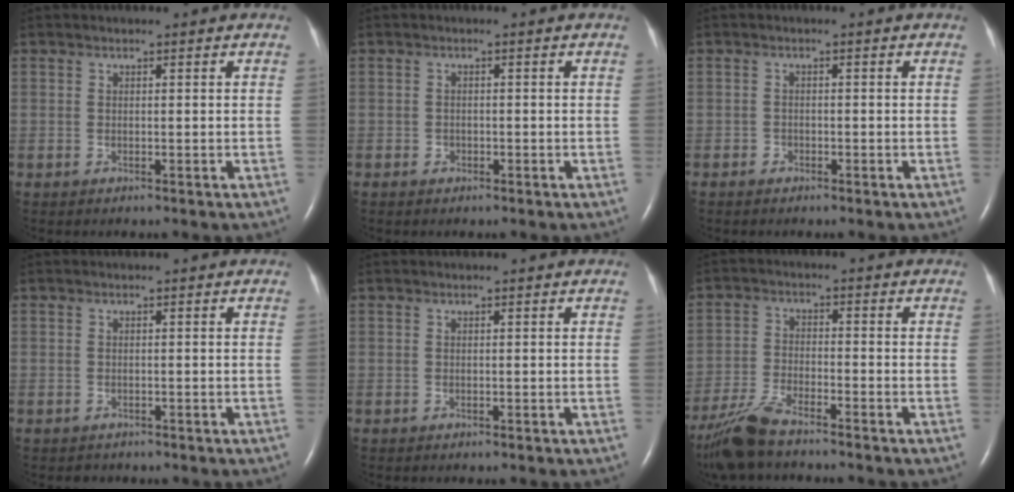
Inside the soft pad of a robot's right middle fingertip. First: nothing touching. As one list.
[{"total": 1.1, "force": [-0.7, 0.7, 0.3], "torque": [-0.007, 0.003, -0.012]}, {"total": 1.1, "force": [-0.9, 0.6, 0.2], "torque": [-0.007, 0.002, -0.019]}, {"total": 0.7, "force": [-0.5, 0.4, -0.1], "torque": [-0.008, 0.001, -0.008]}, {"total": 0.0}, {"total": 8.1, "force": [-6.8, 1.2, 4.2], "torque": [-0.092, -0.023, -0.130]}]